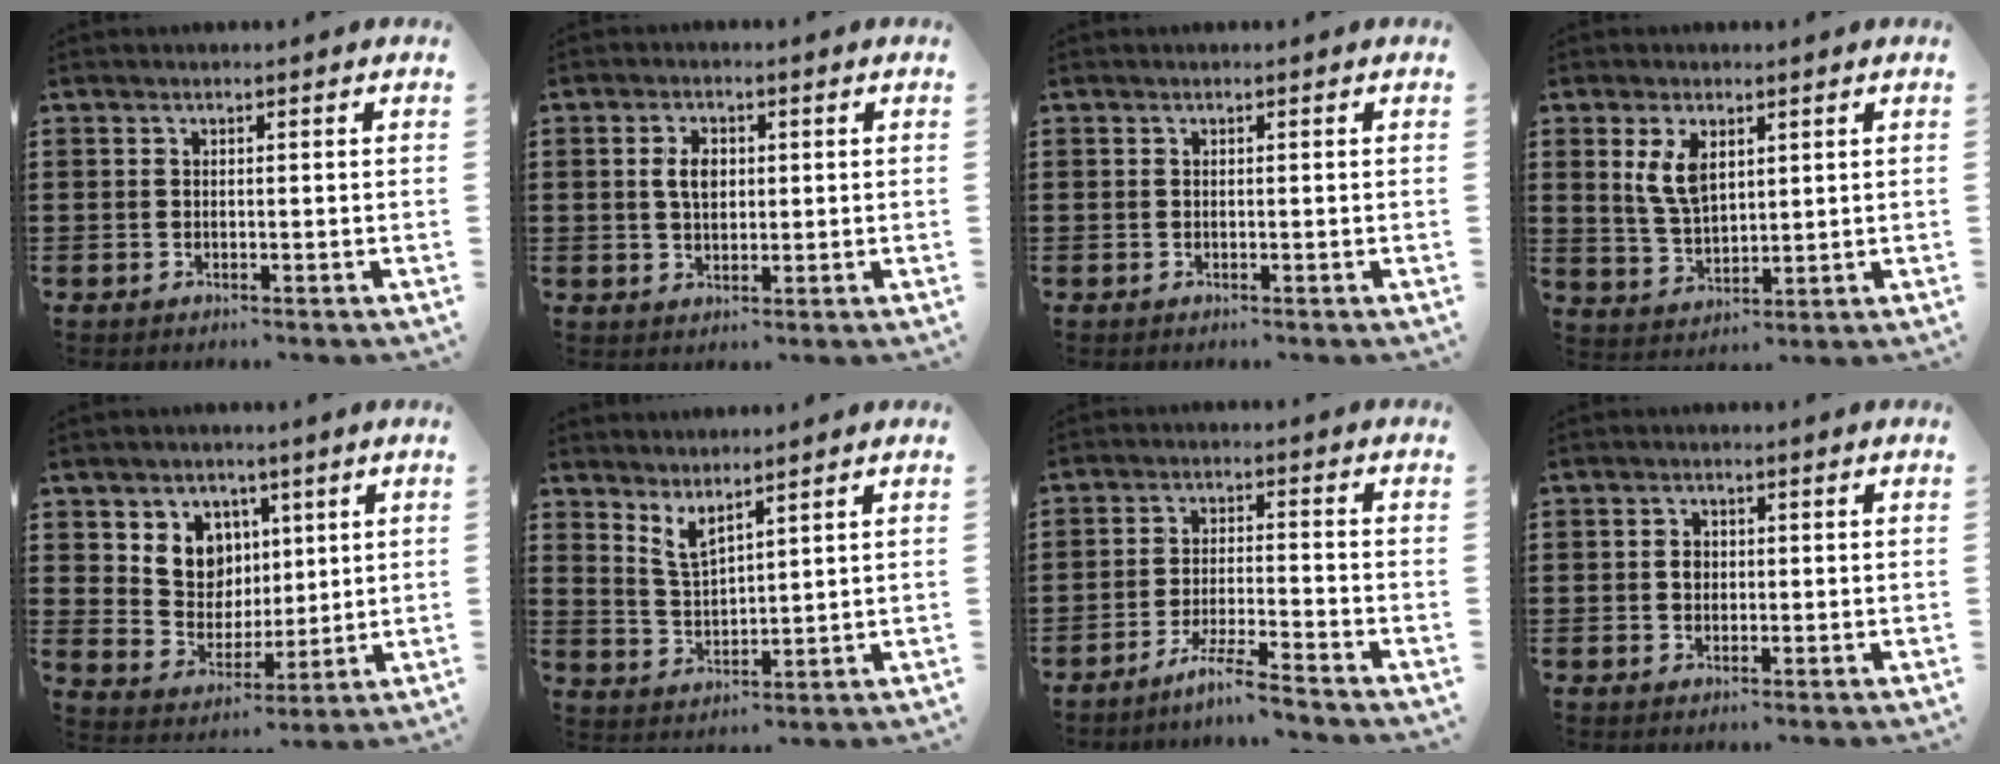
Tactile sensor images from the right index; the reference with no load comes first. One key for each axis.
{"total": 3.7, "fx": 0.6, "fy": 2.2, "fz": 3.0, "tx": -0.063, "ty": 0.012, "tz": 0.008}
{"total": 0.0}
{"total": 5.9, "fx": 2.4, "fy": 3.1, "fz": 4.4, "tx": -0.104, "ty": 0.004, "tz": 0.041}
{"total": 7.5, "fx": 3.3, "fy": 6.5, "fz": 1.8, "tx": -0.056, "ty": -0.002, "tz": 0.062}
{"total": 3.7, "fx": 3.1, "fy": 0.8, "fz": 1.8, "tx": -0.045, "ty": -0.006, "tz": 0.058}
{"total": 5.2, "fx": -4.8, "fy": -0.5, "fz": 2.1, "tx": -0.050, "ty": -0.012, "tz": -0.094}
{"total": 1.7, "fx": 0.1, "fy": 1.3, "fz": 1.0, "tx": -0.022, "ty": 0.007, "tz": 0.000}